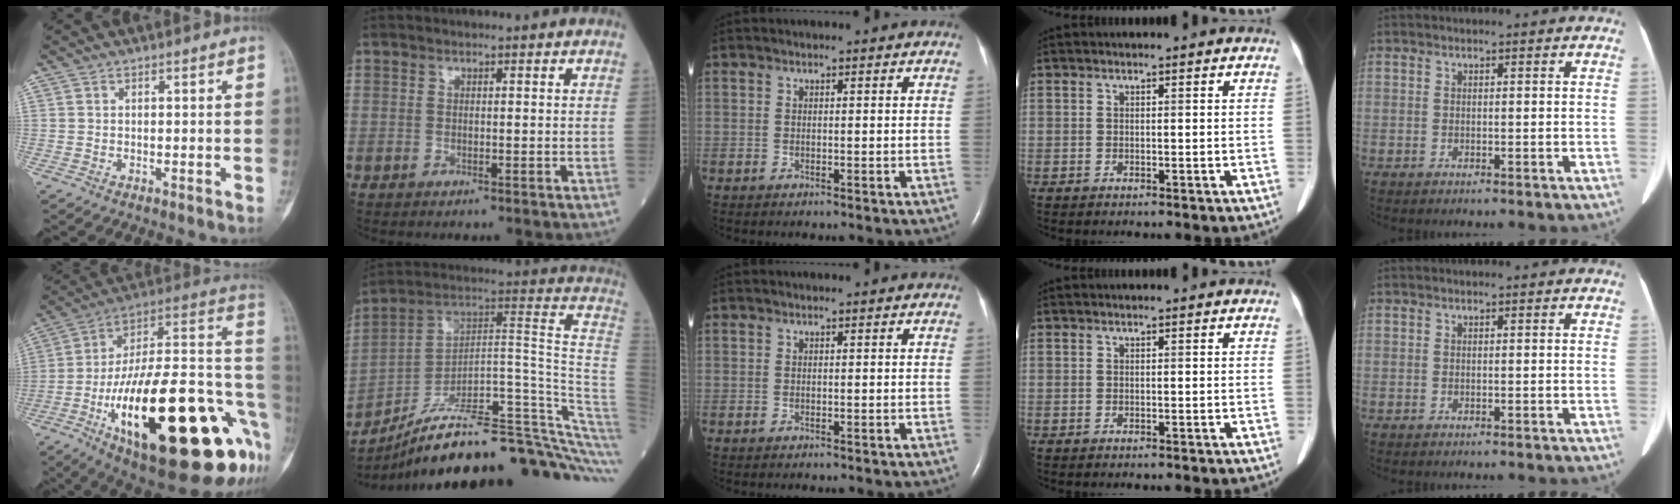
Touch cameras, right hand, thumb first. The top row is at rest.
{"thumb": {"total": 38.2, "force": [-11.9, 13.0, 33.8], "torque": [-0.453, 0.036, -0.182]}, "index": {"total": 30.7, "force": [-23.2, 2.9, 19.9], "torque": [-0.166, 0.032, -0.335]}}